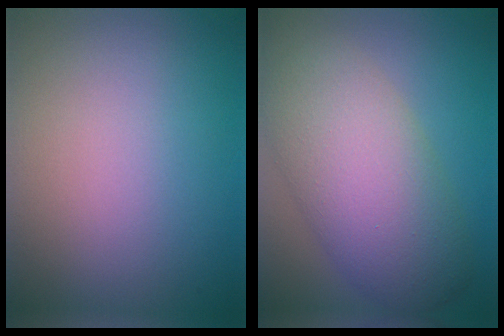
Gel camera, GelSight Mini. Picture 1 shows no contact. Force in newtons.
{"total": 8.6, "press": 8.6, "slide": 0.6}